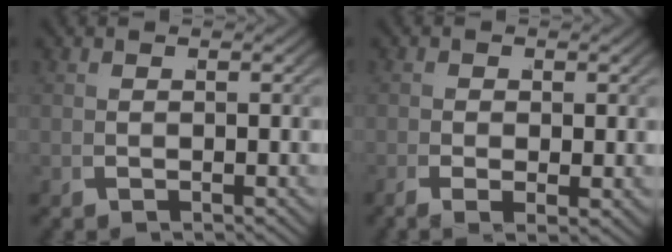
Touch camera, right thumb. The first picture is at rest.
{"total": 1.6, "force": [0.0, 0.8, 1.4], "torque": [-0.017, -0.007, -0.002]}